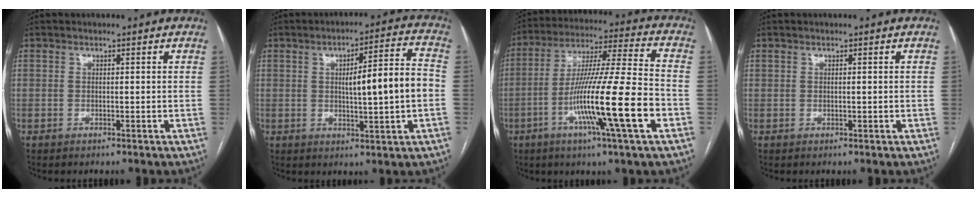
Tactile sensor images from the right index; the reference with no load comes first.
{"total": 10.3, "force": [-0.2, 0.8, 10.3], "torque": [-0.151, 0.018, -0.001]}
{"total": 18.1, "force": [-6.1, -0.6, 17.0], "torque": [-0.310, -0.014, -0.108]}
{"total": 0.0}